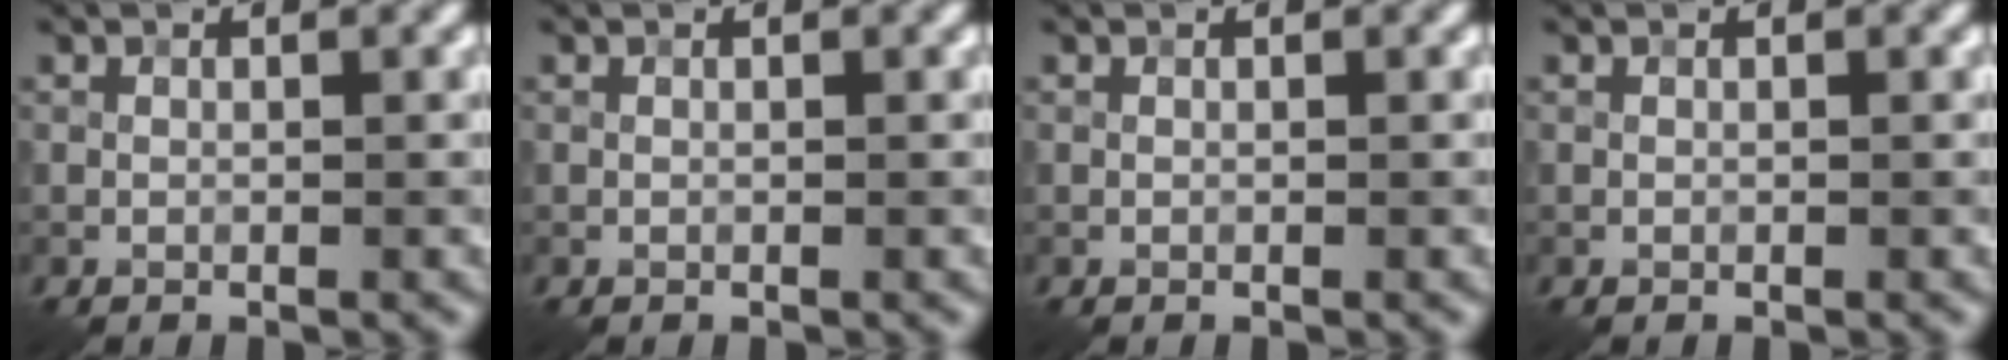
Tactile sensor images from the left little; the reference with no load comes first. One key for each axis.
{"total": 0.0}
{"total": 0.0}
{"total": 0.0}